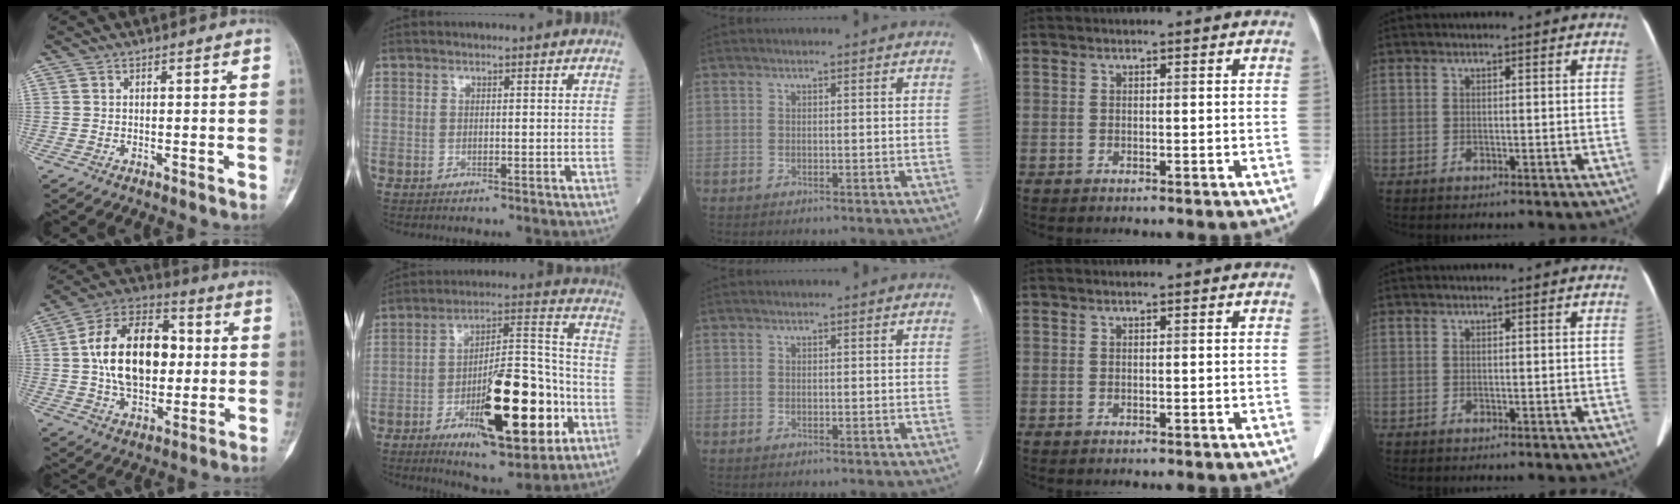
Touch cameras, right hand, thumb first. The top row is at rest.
{"thumb": {"total": 19.2, "force": [1.4, 12.2, 14.8], "torque": [-0.224, 0.023, 0.021]}, "index": {"total": 19.8, "force": [-7.1, 4.9, 17.8], "torque": [-0.297, 0.002, -0.100]}}